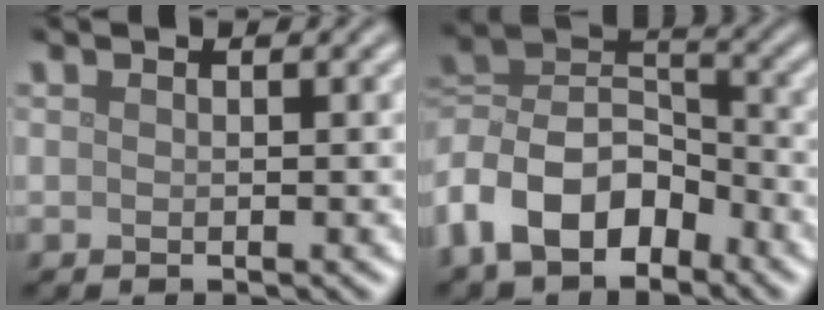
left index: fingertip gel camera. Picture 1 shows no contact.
{"total": 8.7, "force": [-4.4, 5.3, 5.3], "torque": [-0.094, 0.009, -0.099]}